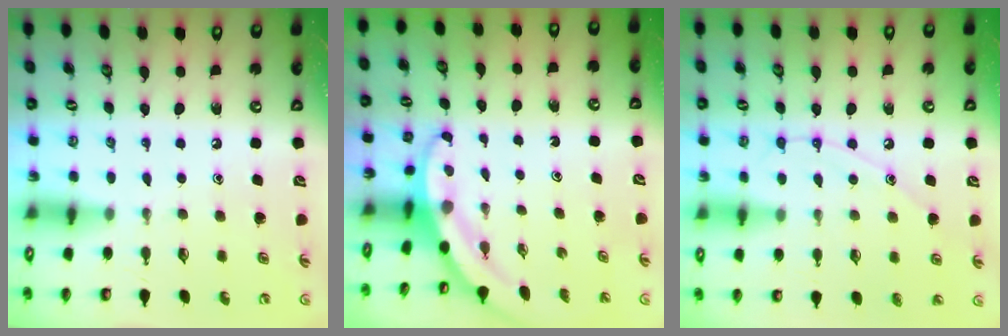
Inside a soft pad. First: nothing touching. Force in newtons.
{"total": 3.4, "press": 3.4, "slide": 0.1}
{"total": 9.0, "press": 9.0, "slide": 0.6}